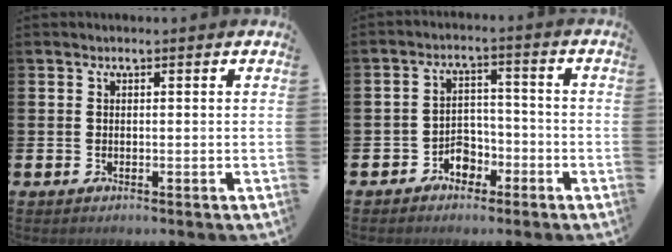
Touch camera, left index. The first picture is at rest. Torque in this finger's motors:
{"motor_torque": [0.07, 0.21, 0.05, 0.03]}